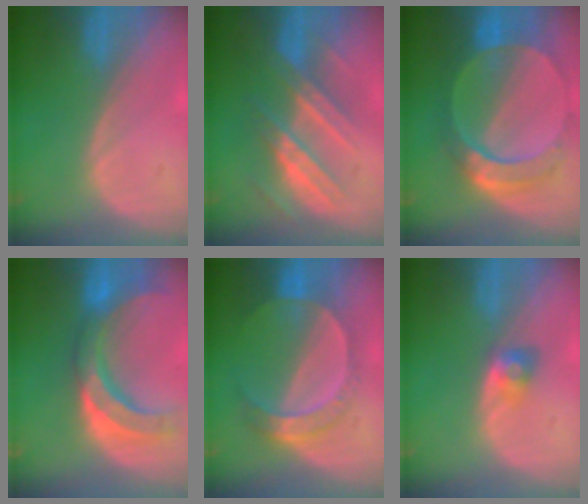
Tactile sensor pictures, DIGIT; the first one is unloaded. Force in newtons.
{"total": 7.4, "press": 7.4, "slide": 0.4}
{"total": 9.4, "press": 8.3, "slide": 4.4}
{"total": 10.3, "press": 9.5, "slide": 4.0}
{"total": 7.2, "press": 6.4, "slide": 3.3}
{"total": 2.9, "press": 2.5, "slide": 1.6}